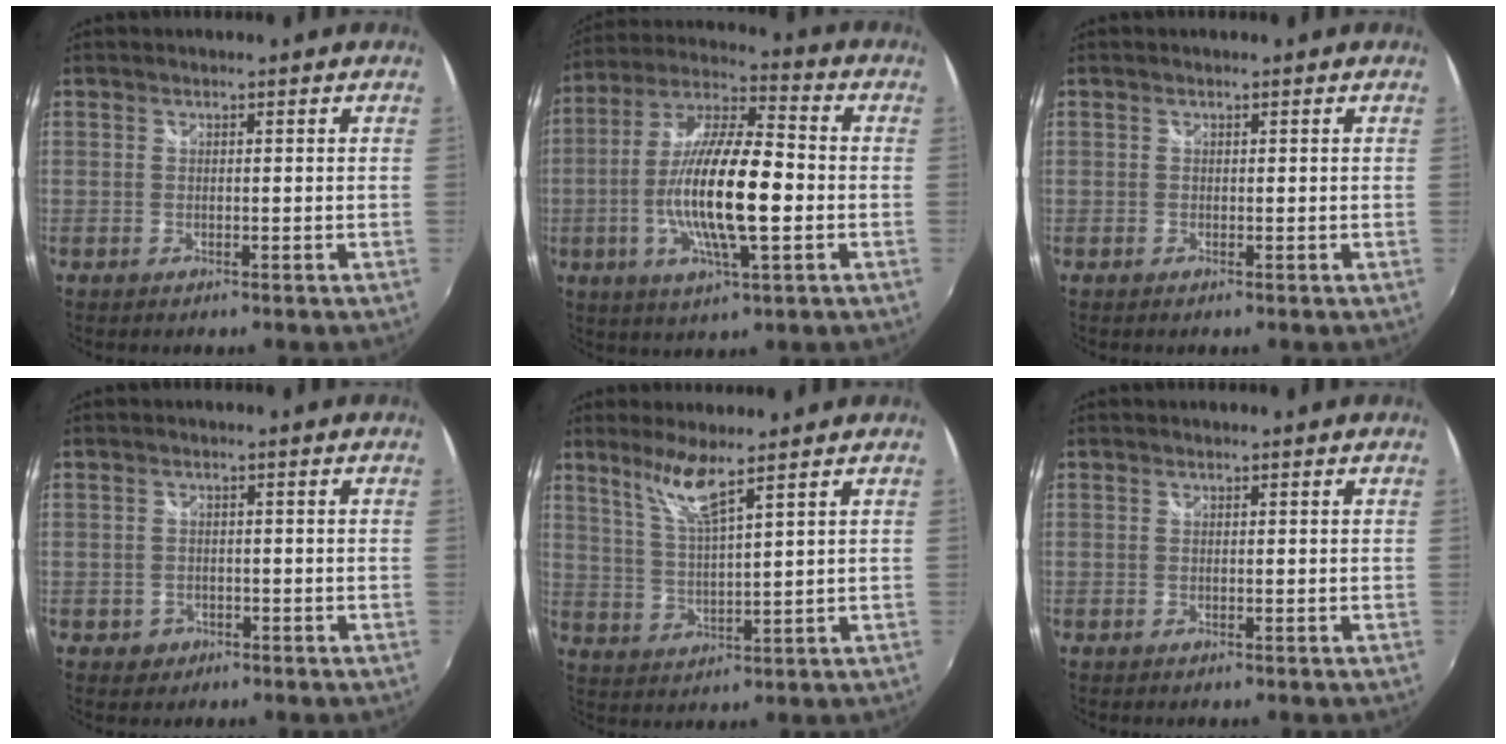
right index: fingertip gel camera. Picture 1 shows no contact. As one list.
[{"total": 17.0, "force": [-3.1, 4.0, 16.3], "torque": [-0.312, -0.004, -0.062]}, {"total": 0.0}, {"total": 2.6, "force": [-1.0, 2.4, 0.6], "torque": [-0.016, 0.001, -0.012]}, {"total": 6.5, "force": [4.8, -0.2, 4.4], "torque": [-0.087, -0.001, 0.098]}, {"total": 0.0}]